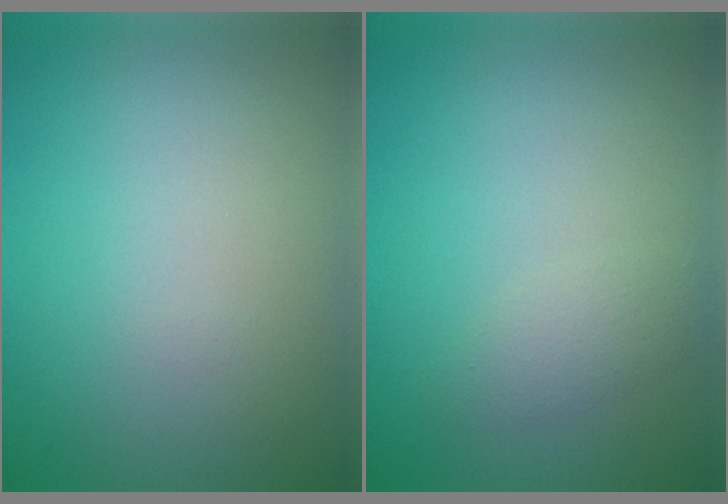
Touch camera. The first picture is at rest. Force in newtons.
{"total": 1.6, "press": 1.6, "slide": 0.1}